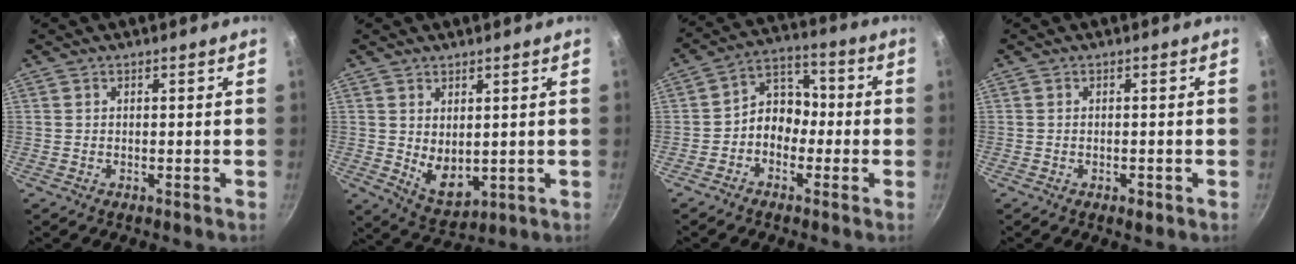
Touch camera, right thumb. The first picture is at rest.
{"total": 6.7, "force": [1.3, 4.0, 5.2], "torque": [-0.071, -0.026, 0.041]}
{"total": 7.9, "force": [-1.8, 6.3, 4.4], "torque": [-0.024, 0.039, -0.046]}
{"total": 1.7, "force": [-0.8, 0.7, 1.3], "torque": [-0.023, 0.001, -0.012]}